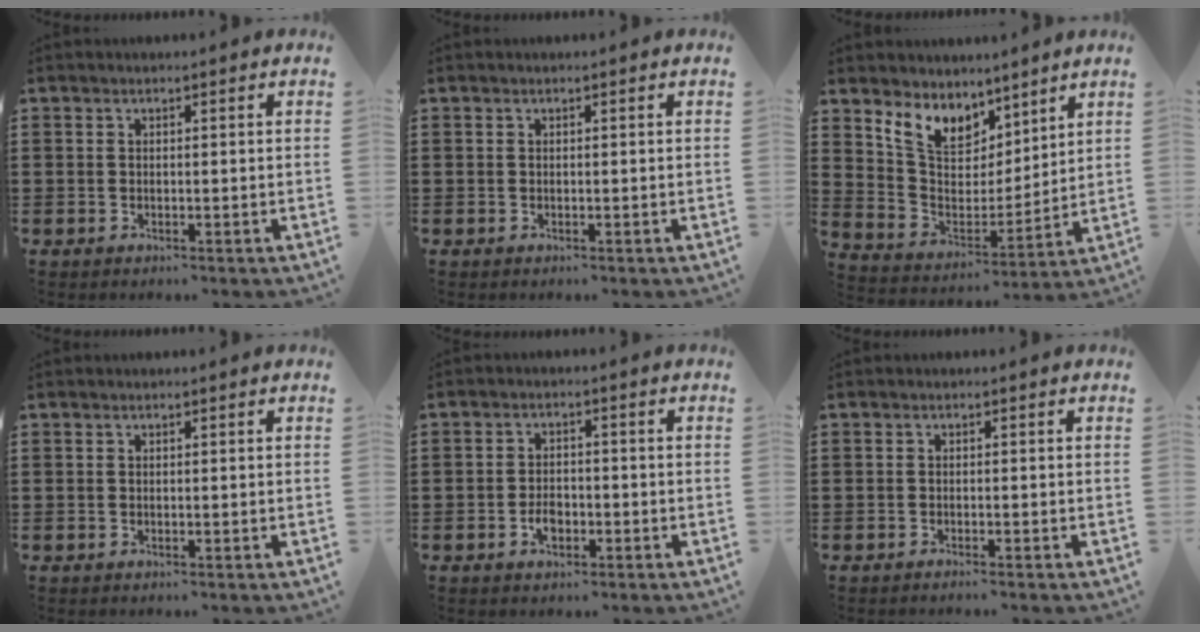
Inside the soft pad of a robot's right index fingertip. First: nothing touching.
{"total": 0.0}
{"total": 8.0, "force": [6.2, 4.6, 2.2], "torque": [-0.084, -0.027, 0.118]}
{"total": 0.0}
{"total": 2.8, "force": [-1.3, 1.7, 1.9], "torque": [-0.037, 0.001, -0.024]}
{"total": 0.7, "force": [-0.7, 0.0, 0.3], "torque": [-0.006, -0.002, -0.014]}